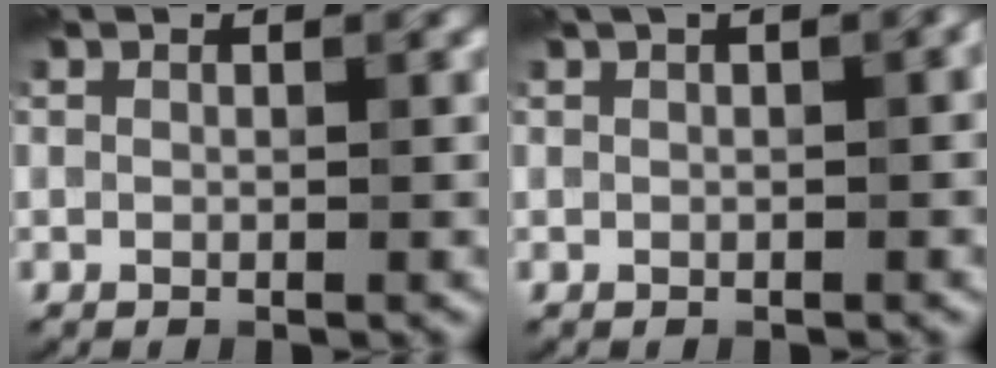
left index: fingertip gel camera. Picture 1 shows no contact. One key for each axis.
{"total": 2.1, "fx": 0.8, "fy": 0.5, "fz": 1.8, "tx": -0.020, "ty": 0.009, "tz": 0.012}